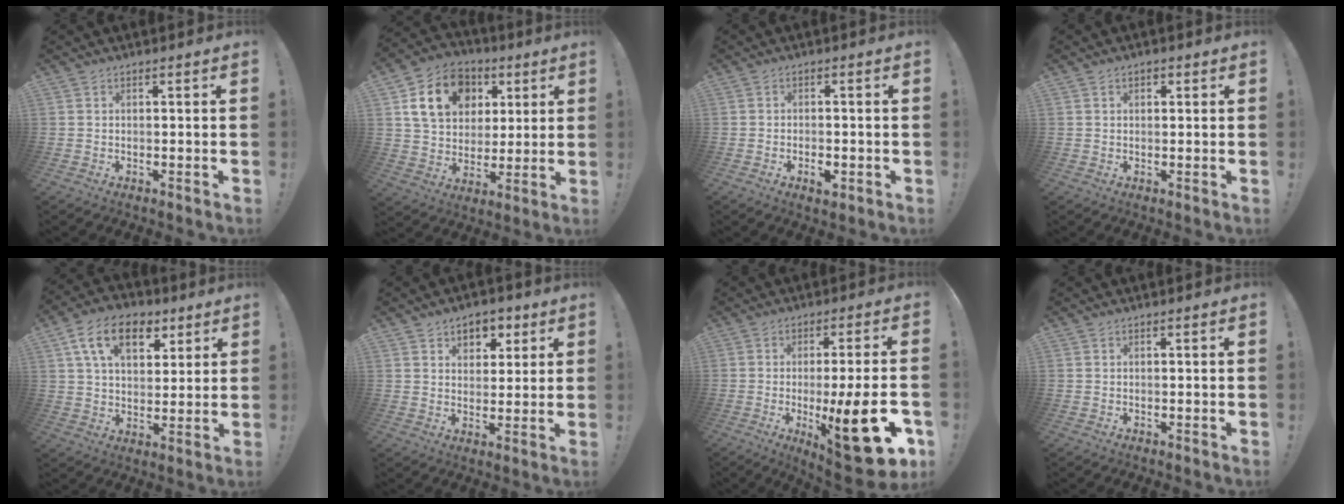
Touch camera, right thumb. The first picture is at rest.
{"total": 17.4, "force": [6.4, 13.5, 9.0], "torque": [-0.135, -0.011, 0.130]}
{"total": 2.9, "force": [-1.4, 1.6, 1.9], "torque": [-0.020, 0.008, -0.022]}
{"total": 1.1, "force": [0.3, 0.9, 0.5], "torque": [-0.005, 0.001, 0.005]}
{"total": 15.2, "force": [6.9, 9.8, 9.4], "torque": [-0.143, -0.018, 0.127]}
{"total": 6.6, "force": [3.3, 5.3, 2.1], "torque": [-0.018, -0.023, 0.062]}
{"total": 19.5, "force": [-5.1, 3.7, 18.5], "torque": [-0.261, 0.009, -0.070]}
{"total": 0.0}